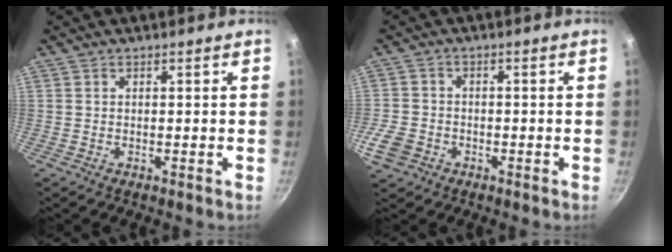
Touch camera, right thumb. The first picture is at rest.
{"total": 6.0, "force": [-2.7, 4.7, 2.6], "torque": [-0.053, 0.023, -0.052]}